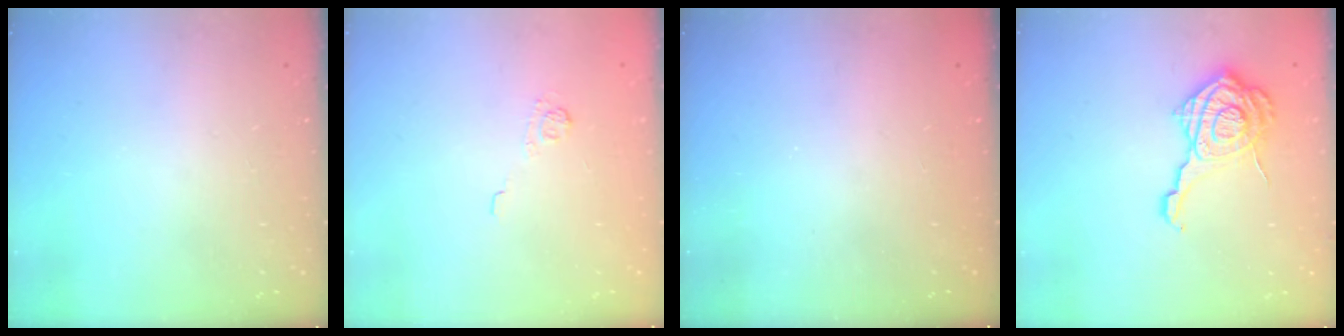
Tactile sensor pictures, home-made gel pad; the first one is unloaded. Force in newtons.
{"total": 4.1, "press": 3.9, "slide": 1.3}
{"total": 2.3, "press": 2.2, "slide": 0.8}
{"total": 16.1, "press": 16.1, "slide": 1.2}